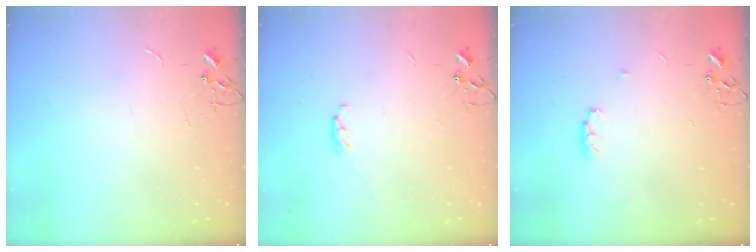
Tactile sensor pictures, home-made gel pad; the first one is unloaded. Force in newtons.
{"total": 3.9, "press": 3.9, "slide": 0.5}
{"total": 4.7, "press": 4.6, "slide": 0.7}